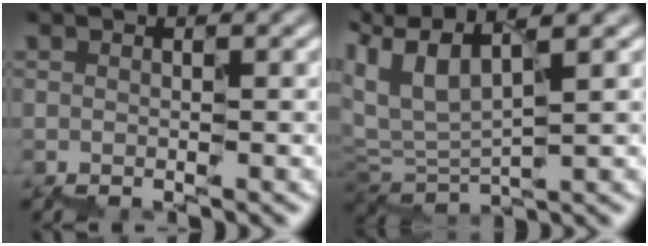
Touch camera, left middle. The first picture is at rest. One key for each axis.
{"total": 5.2, "fx": 3.8, "fy": 1.9, "fz": 3.1, "tx": -0.092, "ty": 0.024, "tz": 0.071}